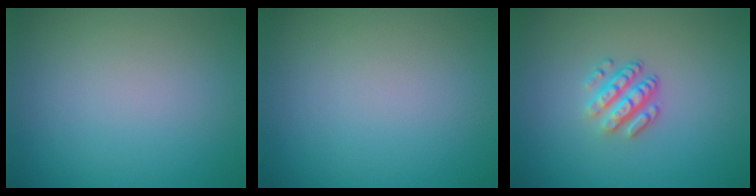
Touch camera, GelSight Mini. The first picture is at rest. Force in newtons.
{"total": 0.0}
{"total": 3.4, "press": 2.4, "slide": 2.4}